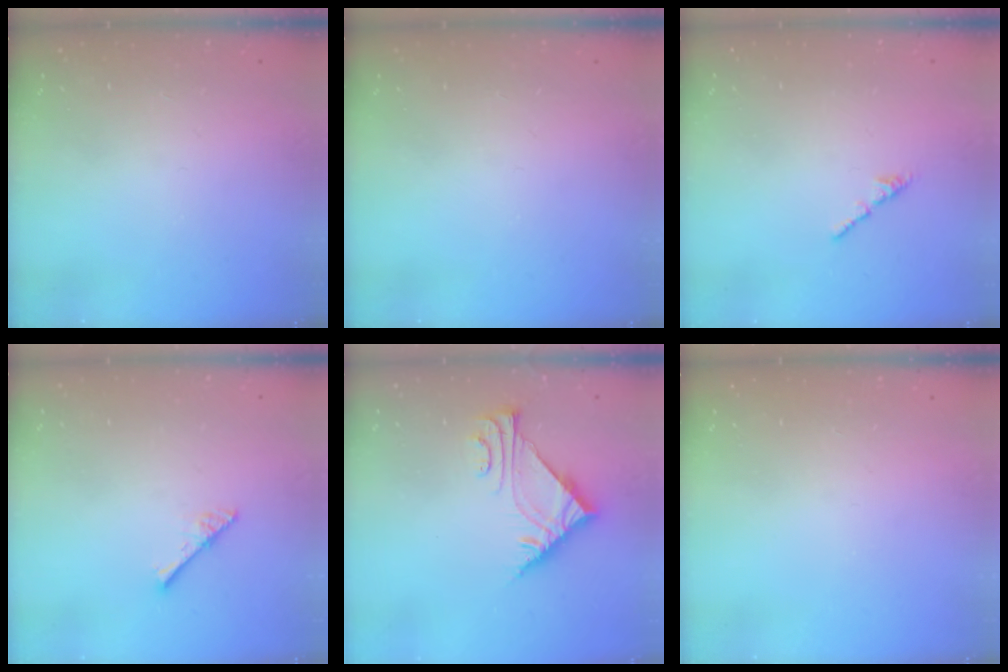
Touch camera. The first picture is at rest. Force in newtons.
{"total": 0.0}
{"total": 0.8, "press": 0.7, "slide": 0.5}
{"total": 2.9, "press": 2.9, "slide": 0.2}
{"total": 7.1, "press": 7.1, "slide": 0.4}
{"total": 0.0}